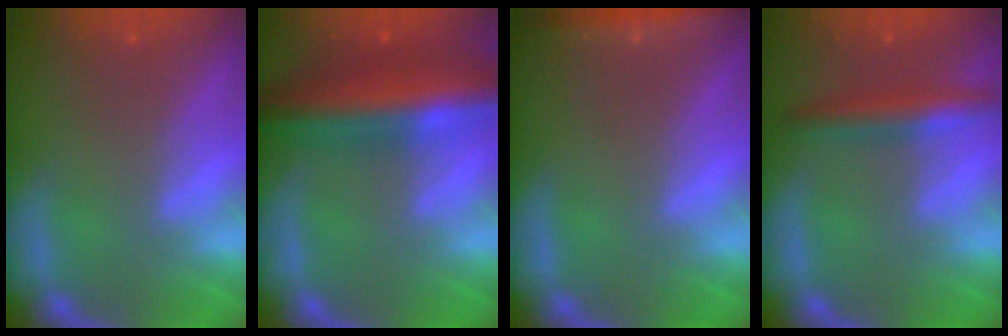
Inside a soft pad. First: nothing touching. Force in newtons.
{"total": 9.0}
{"total": 3.0}
{"total": 3.5}